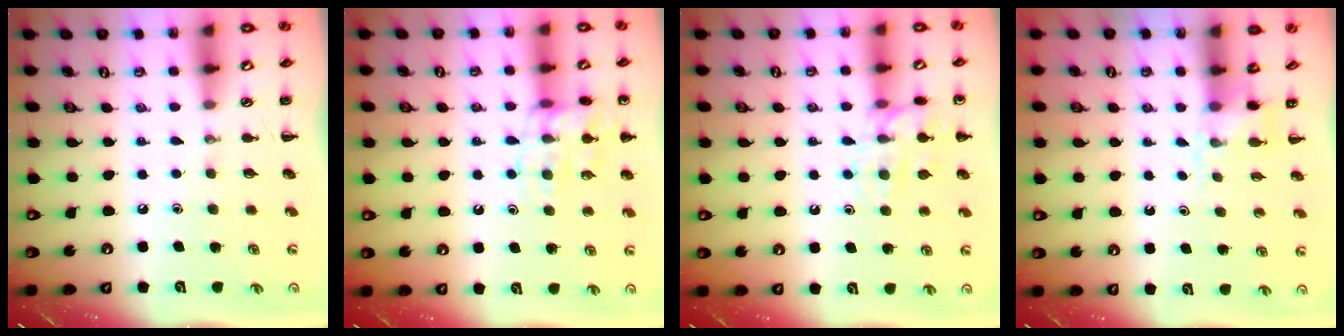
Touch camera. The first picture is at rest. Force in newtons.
{"total": 15.7, "press": 15.6, "slide": 2.0}
{"total": 13.3, "press": 13.2, "slide": 0.9}
{"total": 3.1, "press": 2.9, "slide": 1.1}